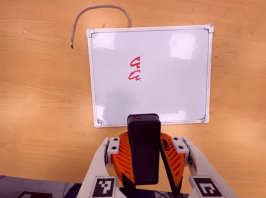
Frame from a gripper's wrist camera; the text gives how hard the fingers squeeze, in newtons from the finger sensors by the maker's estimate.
{"total": 9.2, "left": 9.3, "right": 9.0}